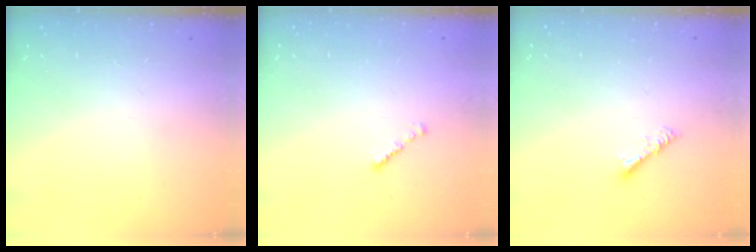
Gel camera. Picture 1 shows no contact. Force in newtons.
{"total": 0.8, "press": 0.7, "slide": 0.4}
{"total": 4.2, "press": 4.2, "slide": 0.5}